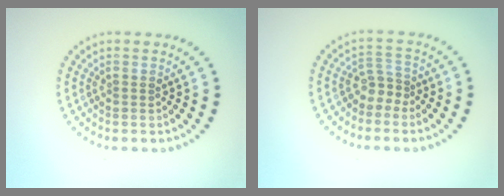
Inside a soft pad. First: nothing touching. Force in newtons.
{"total": 2.0, "press": 1.3, "slide": 1.5}